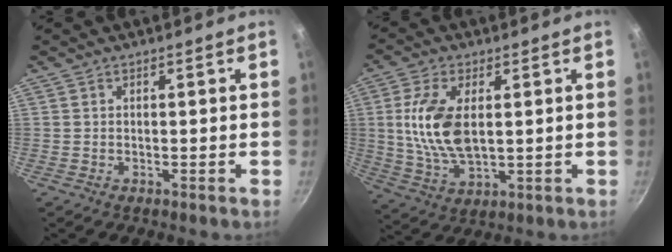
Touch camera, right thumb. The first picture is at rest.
{"total": 12.4, "force": [1.9, 6.4, 10.5], "torque": [-0.203, -0.009, 0.040]}